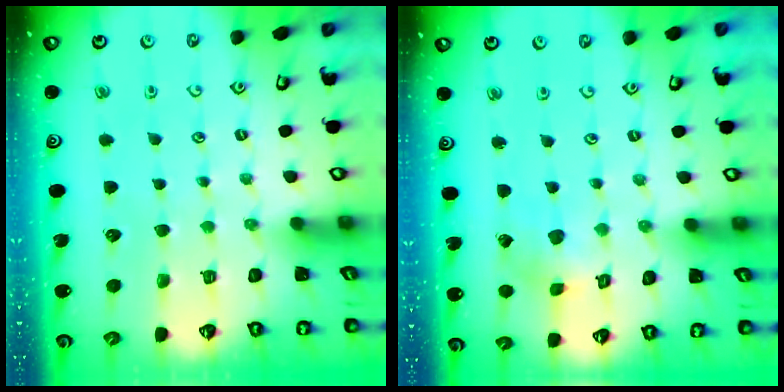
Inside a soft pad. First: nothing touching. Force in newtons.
{"total": 2.9, "press": 2.9, "slide": 0.3}